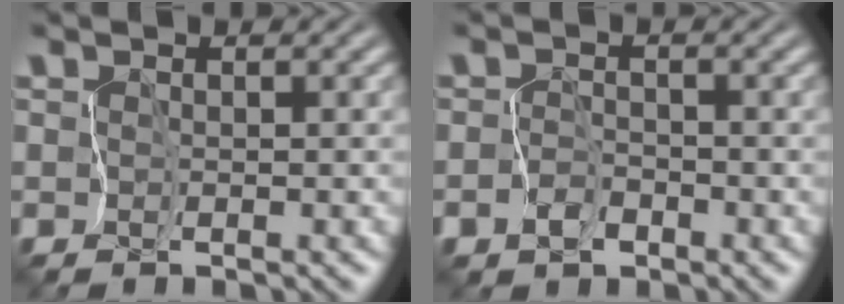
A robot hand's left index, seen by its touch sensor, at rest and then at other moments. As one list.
[{"total": 1.4, "force": [-0.7, 1.1, 0.5], "torque": [-0.011, 0.005, -0.016]}]